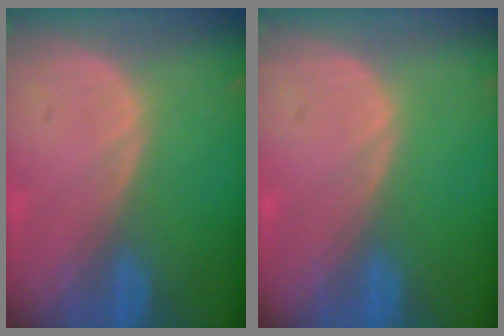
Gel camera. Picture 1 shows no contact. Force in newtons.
{"total": 0.0}